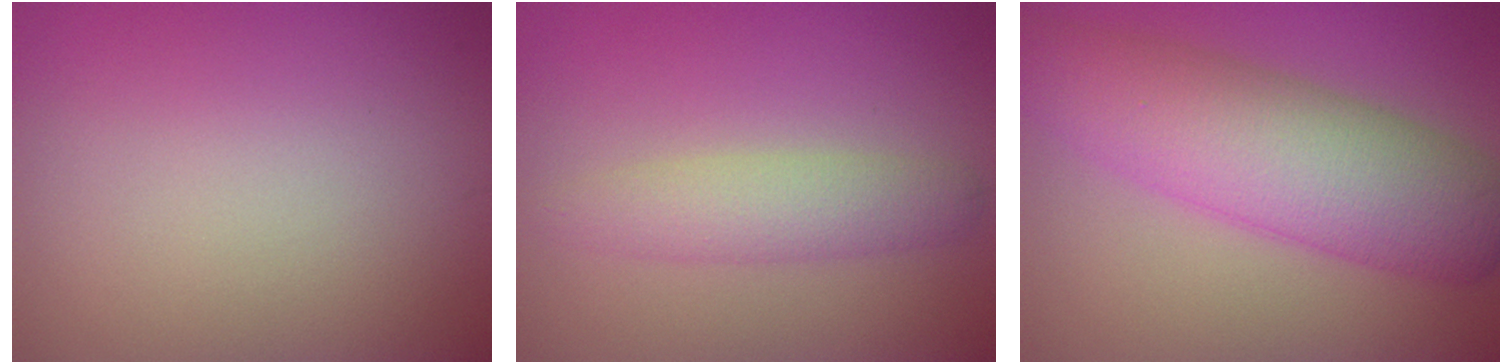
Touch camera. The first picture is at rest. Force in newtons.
{"total": 3.0, "press": 3.0, "slide": 0.1}
{"total": 9.3, "press": 9.3, "slide": 0.3}